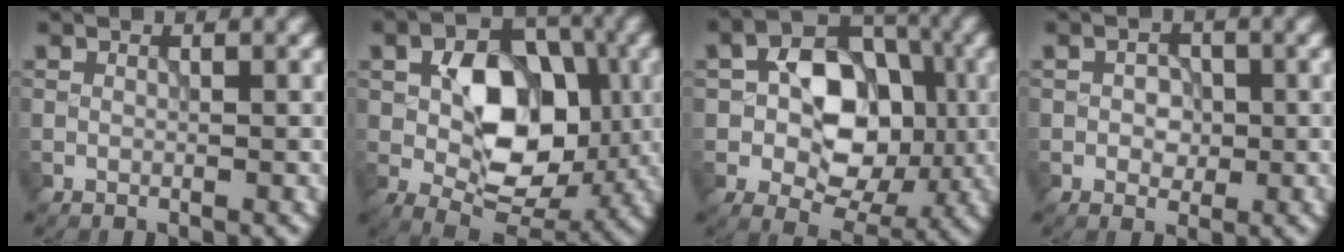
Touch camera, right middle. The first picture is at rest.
{"total": 9.2, "force": [-0.1, 6.1, 6.9], "torque": [-0.105, 0.002, 0.000]}
{"total": 9.1, "force": [-0.4, 6.4, 6.6], "torque": [-0.088, 0.014, -0.018]}
{"total": 2.0, "force": [-0.1, 1.6, 1.2], "torque": [-0.018, -0.002, -0.003]}